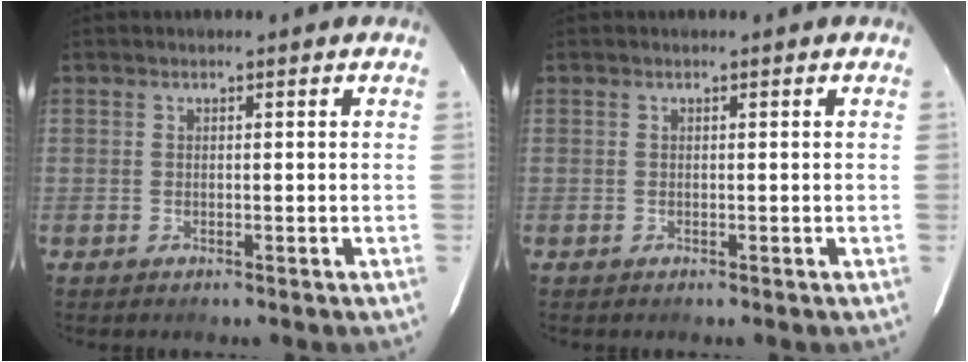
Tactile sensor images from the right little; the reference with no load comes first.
{"total": 0.0}